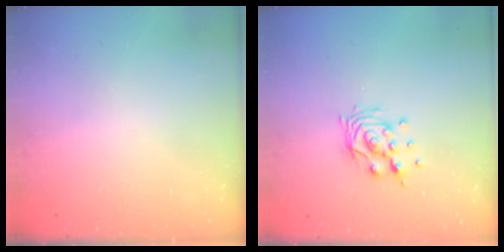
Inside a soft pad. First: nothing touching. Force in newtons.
{"total": 9.3, "press": 9.3, "slide": 0.4}